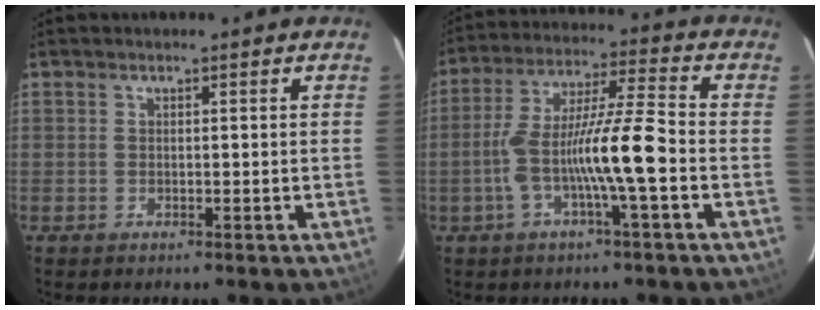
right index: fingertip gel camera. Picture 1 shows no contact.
{"total": 11.6, "force": [-3.1, 0.0, 11.2], "torque": [-0.214, 0.012, -0.061]}